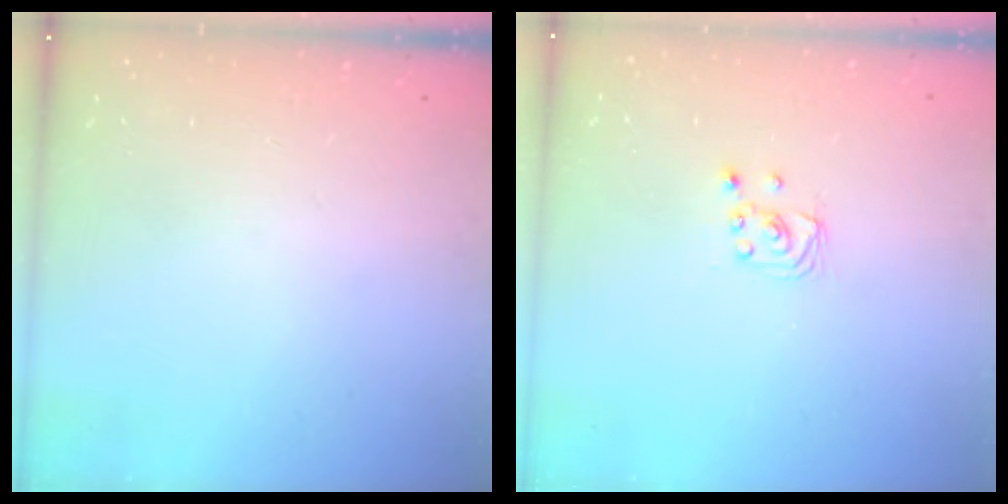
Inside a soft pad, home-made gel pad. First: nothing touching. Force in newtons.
{"total": 1.9, "press": 1.9, "slide": 0.1}